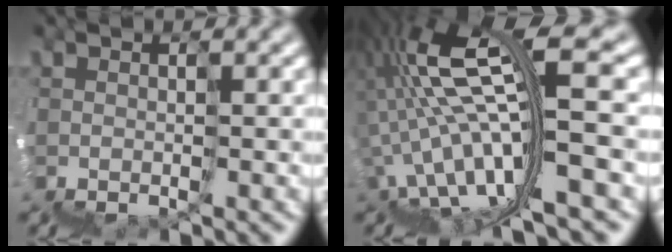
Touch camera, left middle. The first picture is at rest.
{"total": 8.0, "force": [-0.3, 1.0, 7.9], "torque": [-0.162, 0.040, -0.007]}